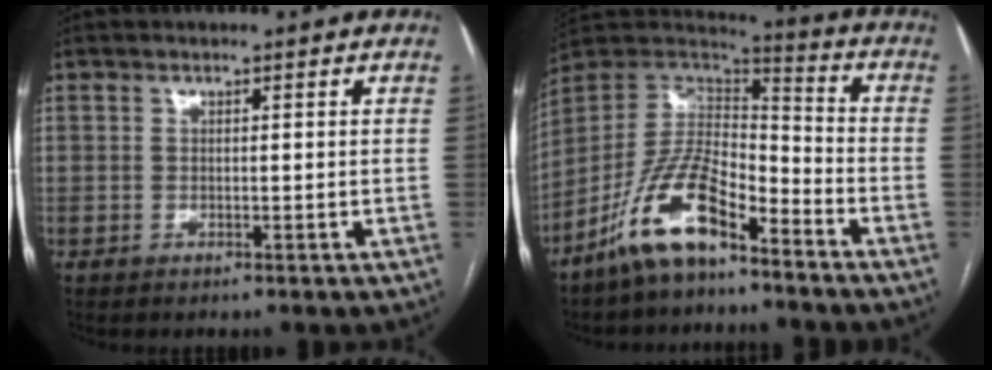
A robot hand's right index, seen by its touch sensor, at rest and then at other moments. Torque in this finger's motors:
{"motor_torque": [1.14, -1.00, 1.05, 0.21]}